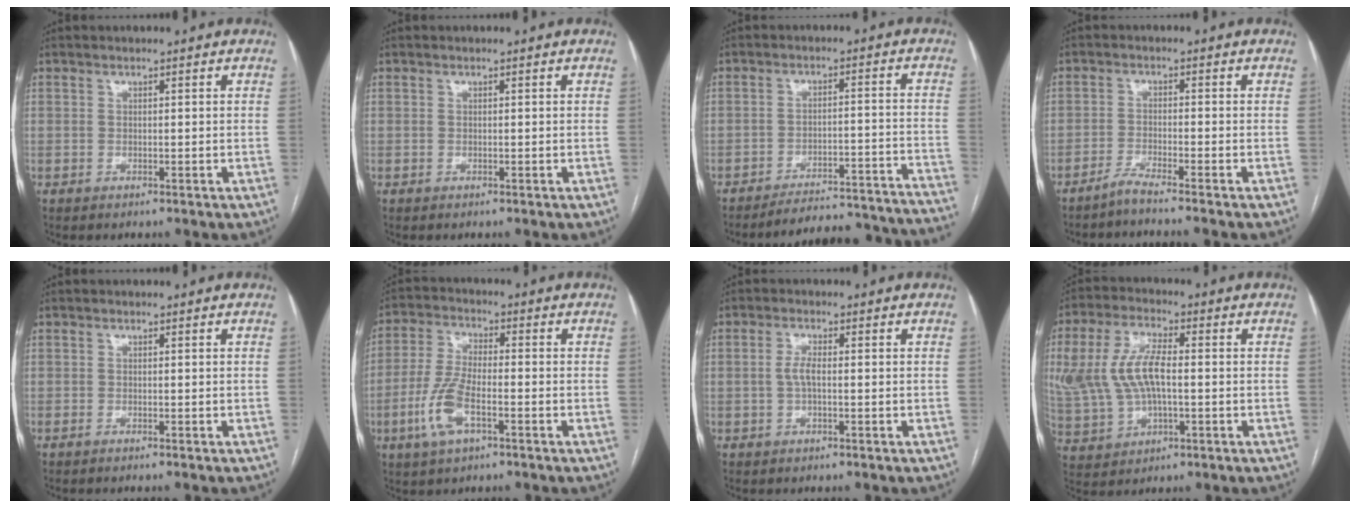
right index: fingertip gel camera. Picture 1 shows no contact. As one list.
[{"total": 0.0}, {"total": 23.9, "force": [-23.2, 0.2, 5.6], "torque": [-0.030, -0.005, -0.291]}, {"total": 3.4, "force": [-3.0, -1.2, 1.1], "torque": [-0.027, -0.008, -0.056]}, {"total": 1.4, "force": [-1.2, -0.1, 0.6], "torque": [-0.007, 0.000, -0.015]}, {"total": 8.6, "force": [-3.5, 2.6, 7.4], "torque": [-0.169, -0.004, -0.068]}, {"total": 2.3, "force": [-0.2, 0.6, 2.2], "torque": [-0.048, 0.002, -0.003]}, {"total": 13.7, "force": [0.7, 6.8, 11.8], "torque": [-0.278, 0.013, 0.021]}]